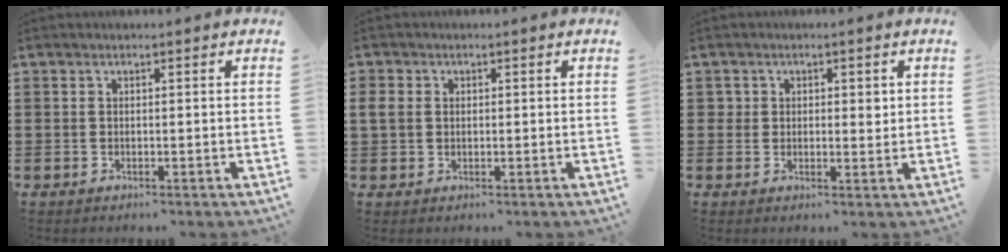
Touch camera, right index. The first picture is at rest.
{"total": 2.2, "force": [0.3, 1.9, 1.0], "torque": [-0.032, 0.005, 0.002]}
{"total": 2.2, "force": [0.6, 1.9, 1.0], "torque": [-0.018, 0.008, 0.007]}